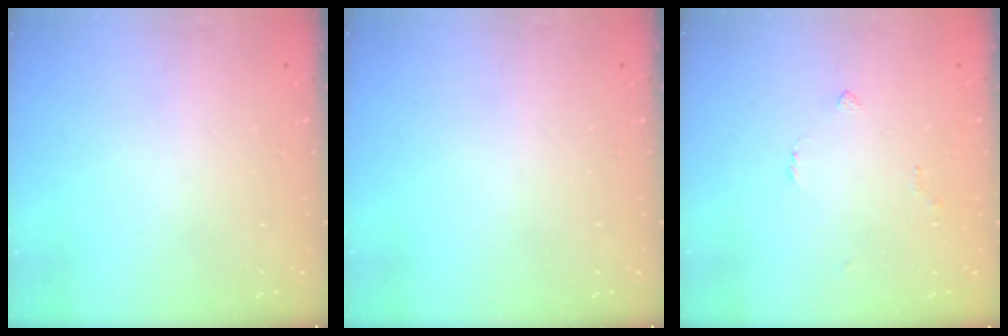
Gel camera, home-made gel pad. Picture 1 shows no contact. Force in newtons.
{"total": 0.0}
{"total": 2.3, "press": 2.2, "slide": 0.6}